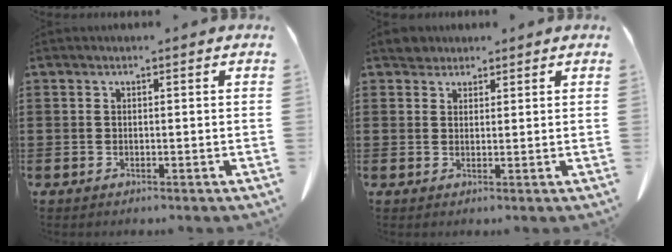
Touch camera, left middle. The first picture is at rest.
{"total": 2.2, "force": [2.0, 1.0, 0.1], "torque": [0.001, 0.002, 0.038]}